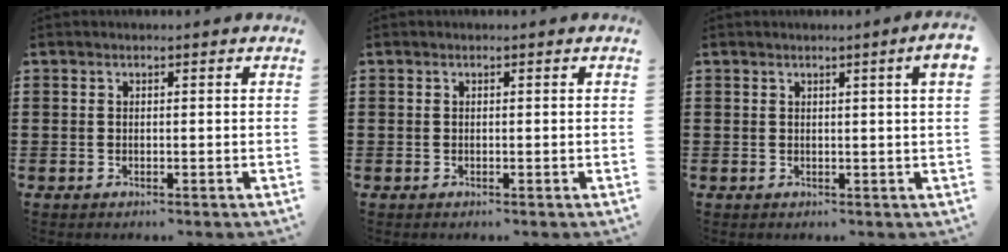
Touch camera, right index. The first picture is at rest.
{"total": 0.0}
{"total": 2.2, "force": [0.7, -0.5, 2.0], "torque": [-0.036, -0.006, 0.011]}